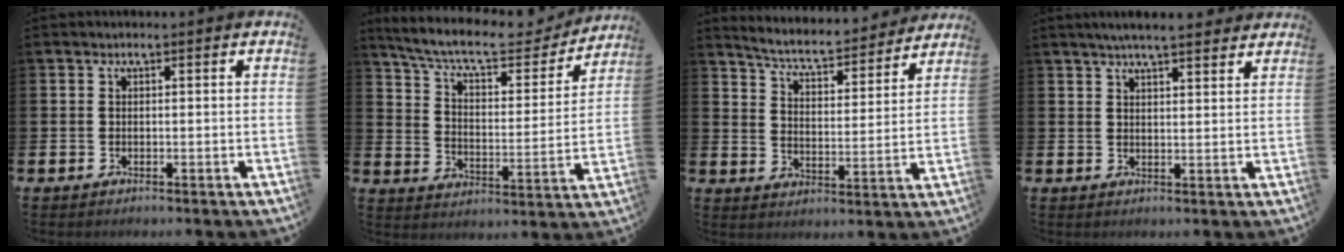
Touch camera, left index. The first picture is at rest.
{"total": 9.7, "force": [8.5, 2.3, 4.1], "torque": [-0.112, -0.053, 0.143]}
{"total": 6.1, "force": [5.9, 0.9, 1.6], "torque": [-0.059, -0.046, 0.096]}
{"total": 4.7, "force": [4.4, 0.2, 1.6], "torque": [-0.039, -0.013, 0.080]}